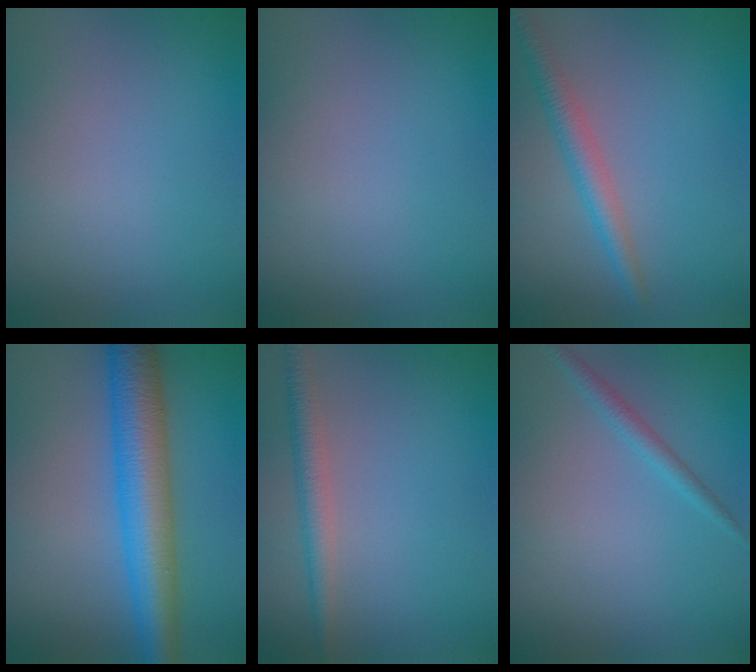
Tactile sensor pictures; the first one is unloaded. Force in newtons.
{"total": 0.0}
{"total": 2.7, "press": 2.7, "slide": 0.1}
{"total": 6.9, "press": 6.9, "slide": 0.2}
{"total": 2.4, "press": 2.4, "slide": 0.1}
{"total": 1.4, "press": 1.4, "slide": 0.0}